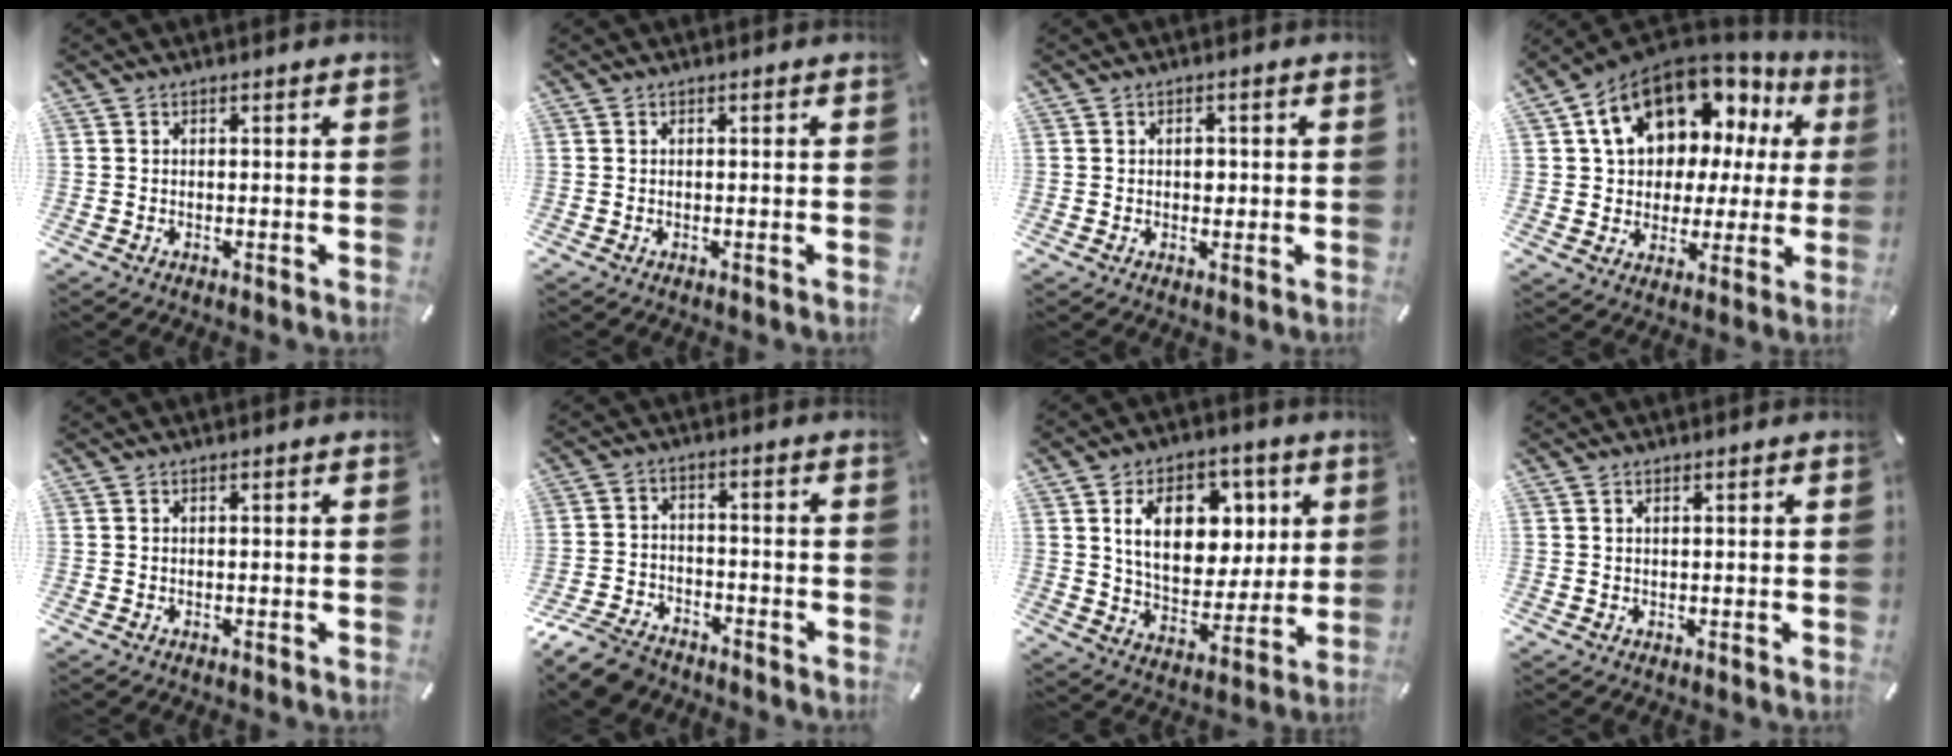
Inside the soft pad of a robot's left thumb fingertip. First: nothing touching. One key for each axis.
{"total": 0.0}
{"total": 2.0, "fx": 0.0, "fy": 1.6, "fz": 1.3, "tx": -0.010, "ty": -0.002, "tz": -0.005}
{"total": 16.5, "fx": 8.5, "fy": 11.2, "fz": 8.7, "tx": -0.151, "ty": -0.048, "tz": 0.157}
{"total": 0.0}
{"total": 8.1, "fx": -6.8, "fy": 3.7, "fz": 2.5, "tx": -0.055, "ty": 0.032, "tz": -0.132}
{"total": 16.1, "fx": 5.6, "fy": 11.4, "fz": 10.0, "tx": -0.150, "ty": -0.006, "tz": 0.103}
{"total": 0.6, "fx": 0.3, "fy": 0.2, "fz": 0.5, "tx": -0.009, "ty": 0.001, "tz": 0.004}